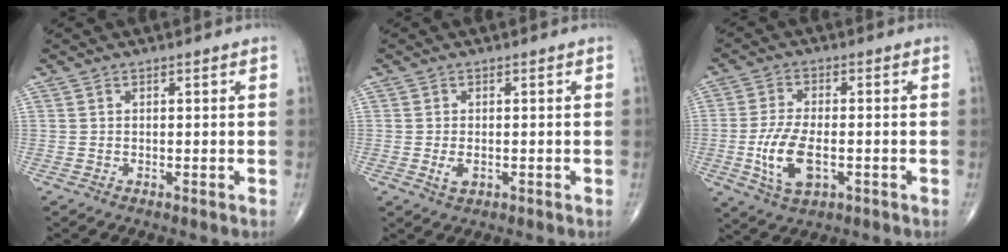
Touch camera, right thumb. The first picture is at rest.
{"total": 2.4, "force": [-0.5, 1.3, 1.9], "torque": [-0.036, -0.004, -0.007]}
{"total": 9.7, "force": [-2.2, 4.8, 8.1], "torque": [-0.163, 0.002, -0.036]}